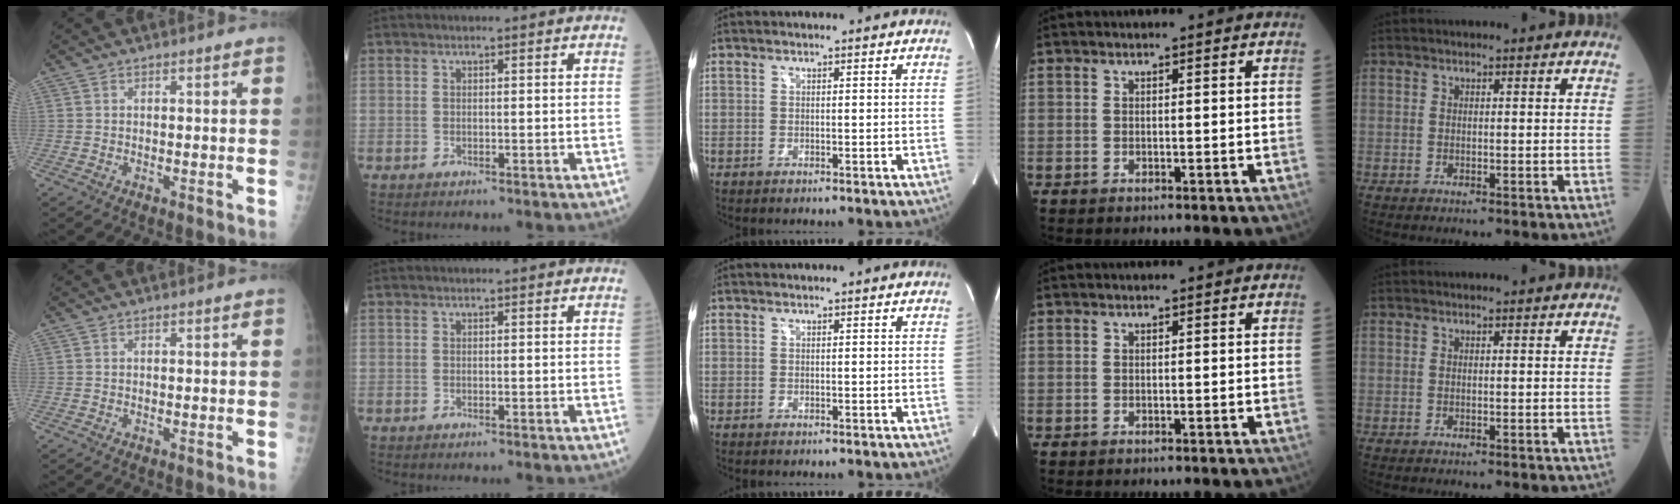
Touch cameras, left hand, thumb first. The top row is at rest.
{}